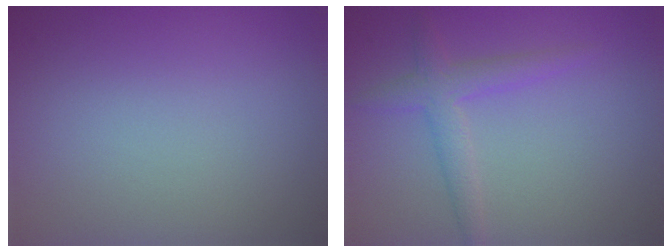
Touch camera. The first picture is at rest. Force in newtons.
{"total": 1.8, "press": 1.8, "slide": 0.1}